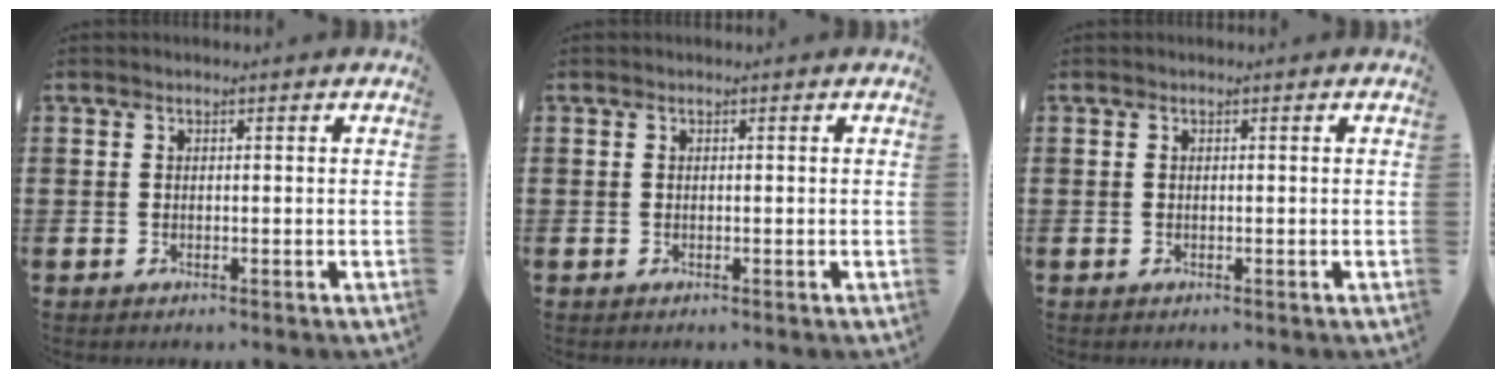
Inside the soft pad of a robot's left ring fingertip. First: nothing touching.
{"total": 0.0}
{"total": 0.0}